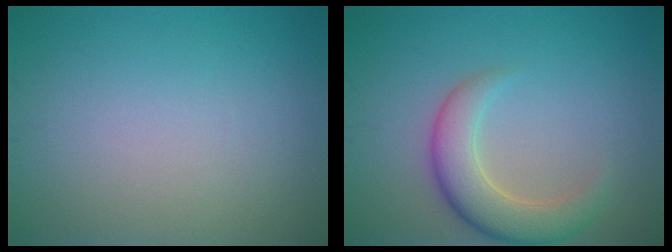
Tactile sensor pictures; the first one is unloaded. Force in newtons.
{"total": 4.8, "press": 4.8, "slide": 0.4}